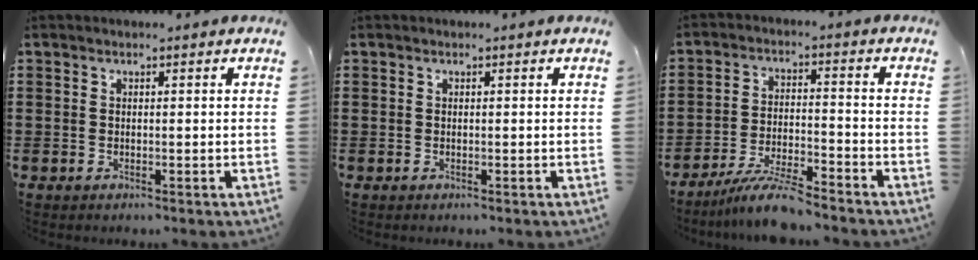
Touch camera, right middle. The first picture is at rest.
{"total": 0.0}
{"total": 7.0, "force": [-6.3, 0.2, 3.1], "torque": [-0.059, -0.005, -0.117]}